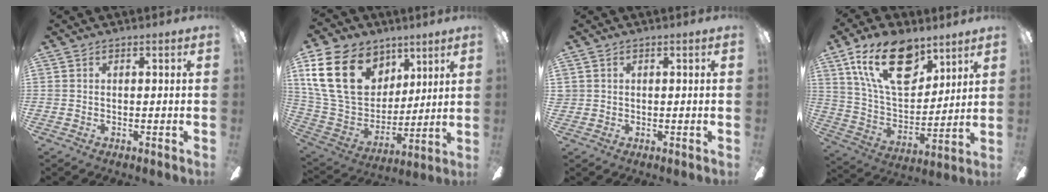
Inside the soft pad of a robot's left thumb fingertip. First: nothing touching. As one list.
[{"total": 23.4, "force": [10.1, 16.6, 13.1], "torque": [-0.277, -0.033, 0.188]}, {"total": 0.7, "force": [0.2, 0.7, 0.0], "torque": [0.000, 0.002, 0.004]}, {"total": 20.9, "force": [11.9, 11.0, 13.2], "torque": [-0.244, -0.050, 0.211]}]